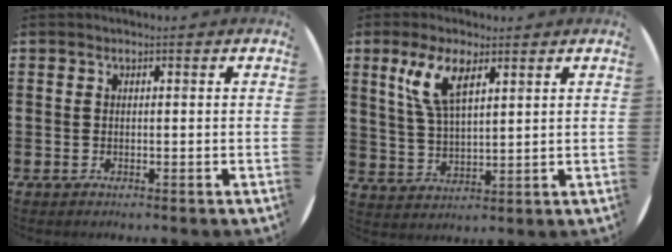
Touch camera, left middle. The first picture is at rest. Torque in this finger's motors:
{"motor_torque": [1.36, -0.78, 0.29, 0.21]}